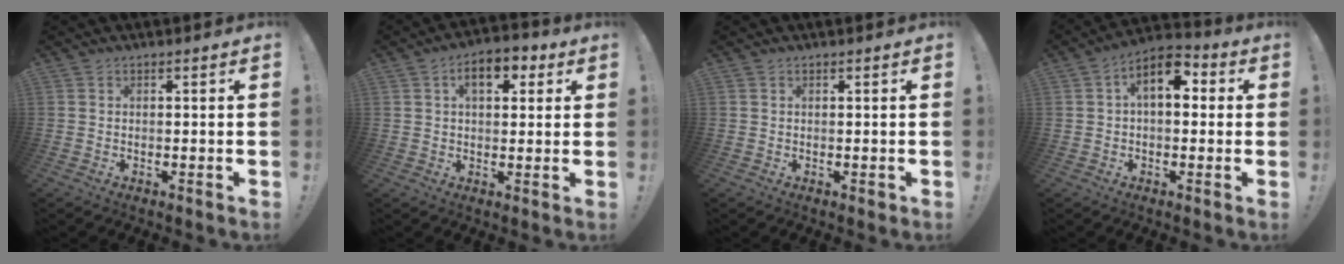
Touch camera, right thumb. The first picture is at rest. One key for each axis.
{"total": 8.3, "fx": 3.2, "fy": 4.7, "fz": 6.0, "tx": -0.081, "ty": 0.003, "tz": 0.053}
{"total": 0.8, "fx": 0.0, "fy": 0.5, "fz": 0.6, "tx": -0.010, "ty": 0.002, "tz": 0.000}
{"total": 9.2, "fx": 2.8, "fy": 5.2, "fz": 7.0, "tx": -0.104, "ty": -0.005, "tz": 0.048}